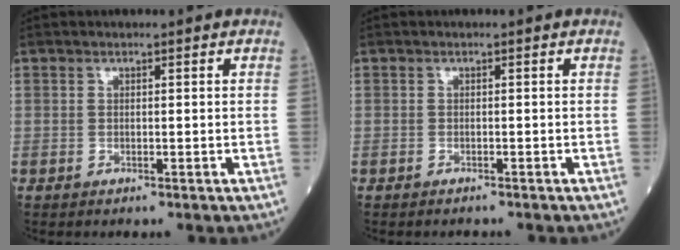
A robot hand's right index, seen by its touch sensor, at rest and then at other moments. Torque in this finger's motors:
{"motor_torque": [0.01, 0.02, 0.00, 0.01]}